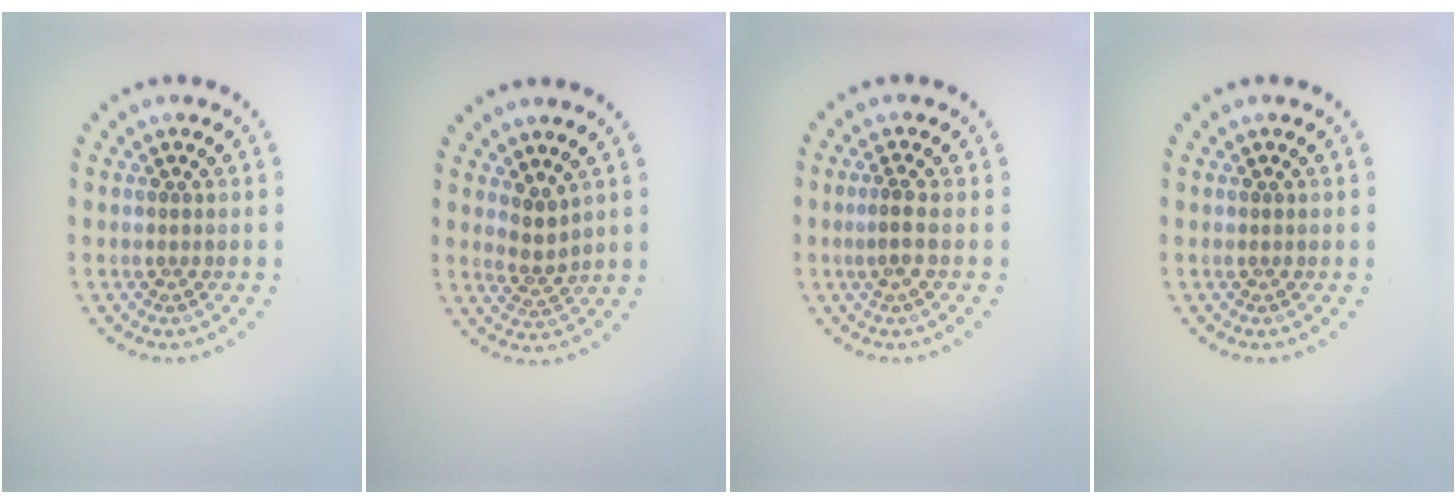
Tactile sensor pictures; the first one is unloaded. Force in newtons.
{"total": 1.9, "press": 1.4, "slide": 1.2}
{"total": 1.3, "press": 1.0, "slide": 0.9}
{"total": 0.0}